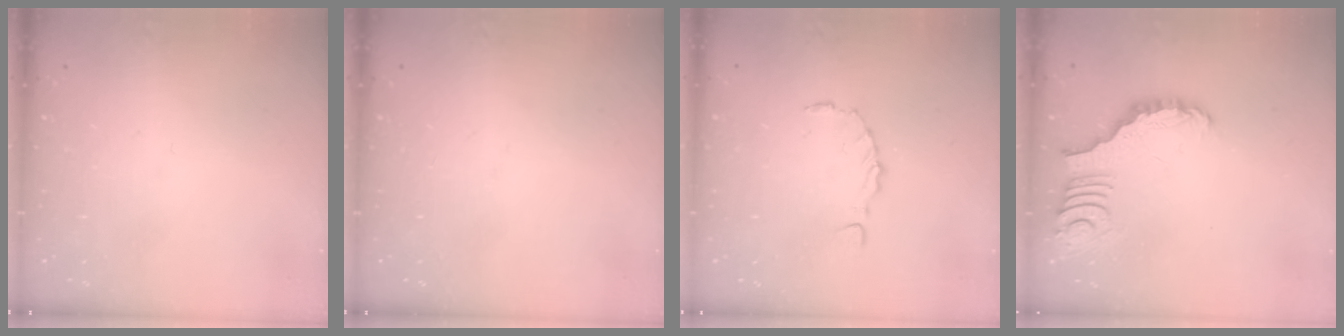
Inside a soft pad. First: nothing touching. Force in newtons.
{"total": 0.0}
{"total": 1.5, "press": 1.4, "slide": 0.3}
{"total": 3.4, "press": 3.4, "slide": 0.4}